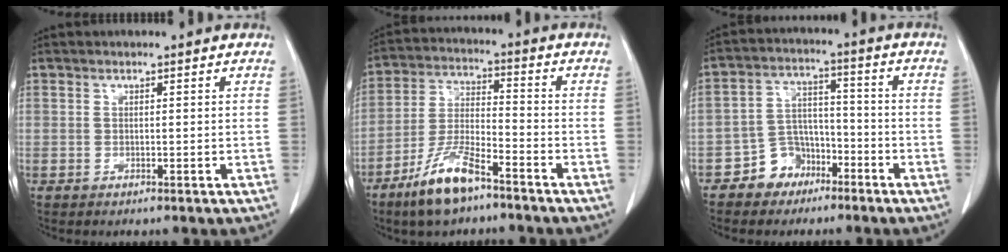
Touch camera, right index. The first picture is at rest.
{"total": 10.3, "force": [-7.1, 2.5, 7.1], "torque": [-0.151, -0.013, -0.136]}
{"total": 6.6, "force": [-4.3, 4.8, 1.5], "torque": [-0.027, 0.020, -0.072]}